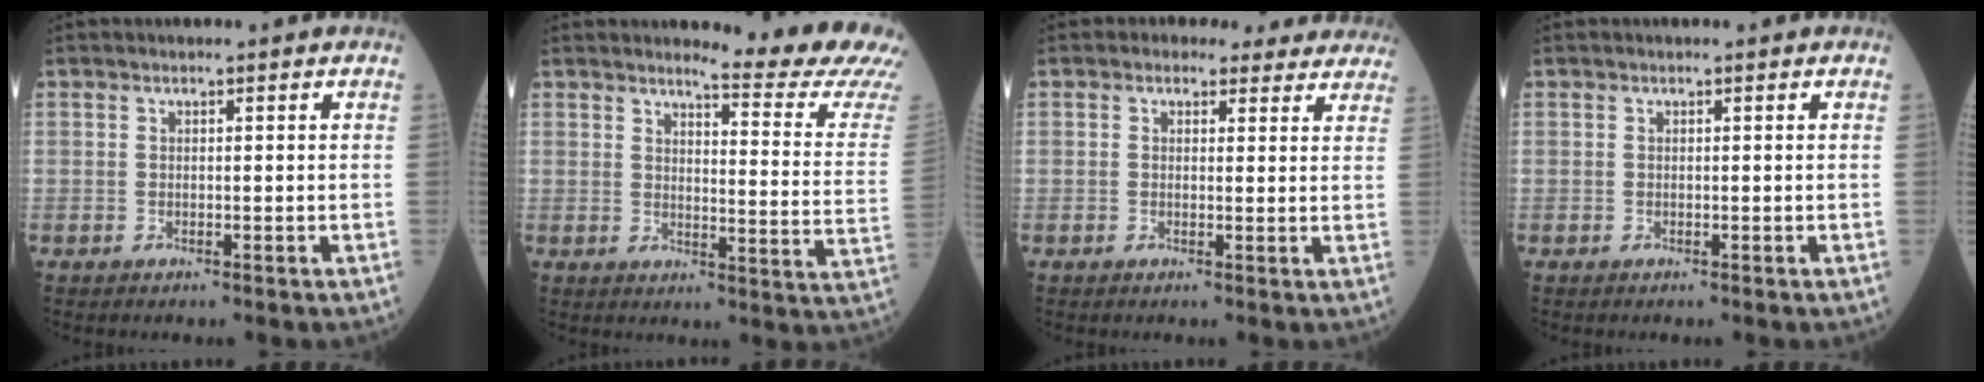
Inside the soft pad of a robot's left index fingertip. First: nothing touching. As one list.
[{"total": 14.2, "force": [13.7, -1.5, 3.5], "torque": [-0.041, -0.123, 0.143]}, {"total": 7.9, "force": [6.9, 3.7, 1.0], "torque": [0.018, 0.012, 0.057]}, {"total": 0.0}]